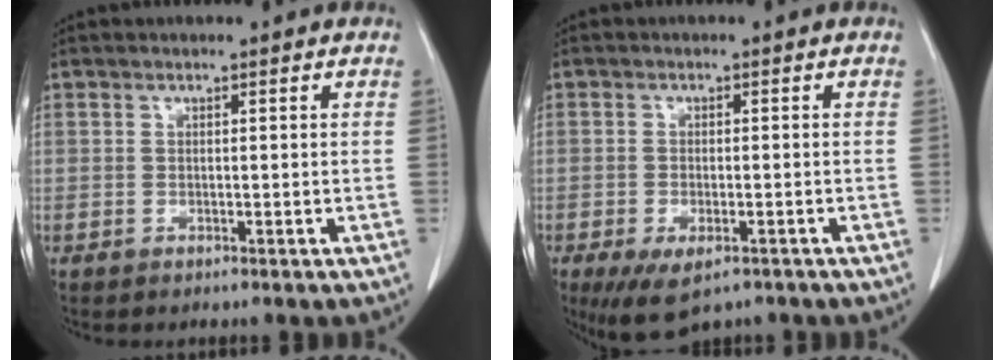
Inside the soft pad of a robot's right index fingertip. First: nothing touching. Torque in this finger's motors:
{"motor_torque": [0.76, -0.67, 0.27, 0.07]}